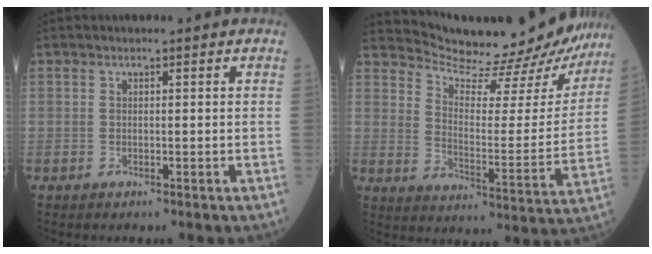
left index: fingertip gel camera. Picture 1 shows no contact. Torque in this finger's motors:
{"motor_torque": [0.69, -0.82, 0.07, 0.01]}